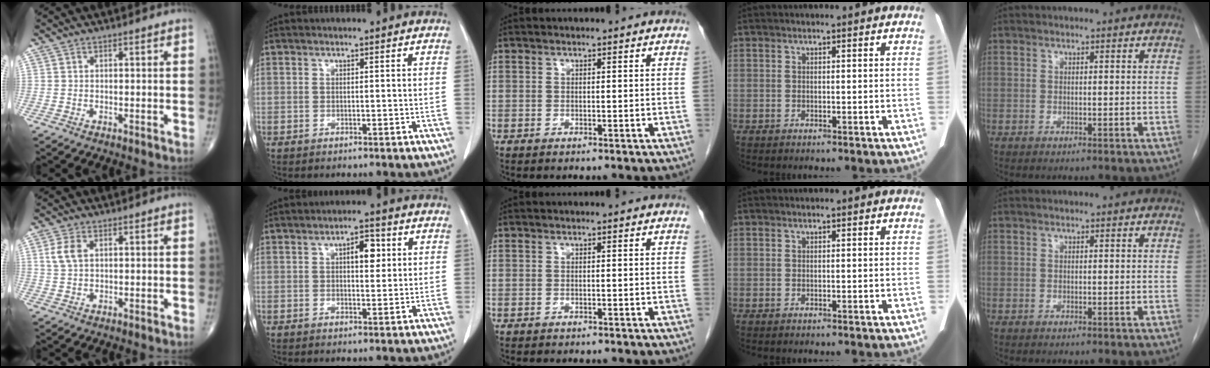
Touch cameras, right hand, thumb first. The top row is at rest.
{"thumb": {"total": 3.8, "force": [1.1, 2.2, 2.9], "torque": [-0.067, 0.005, 0.025]}, "index": {"total": 4.5, "force": [1.3, 1.9, 3.8], "torque": [-0.055, 0.008, 0.017]}, "middle": {"total": 2.6, "force": [-2.4, 0.5, 1.0], "torque": [-0.017, -0.006, -0.027]}}